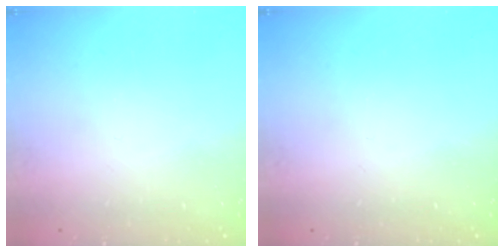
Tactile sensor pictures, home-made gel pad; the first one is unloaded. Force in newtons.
{"total": 0.0}